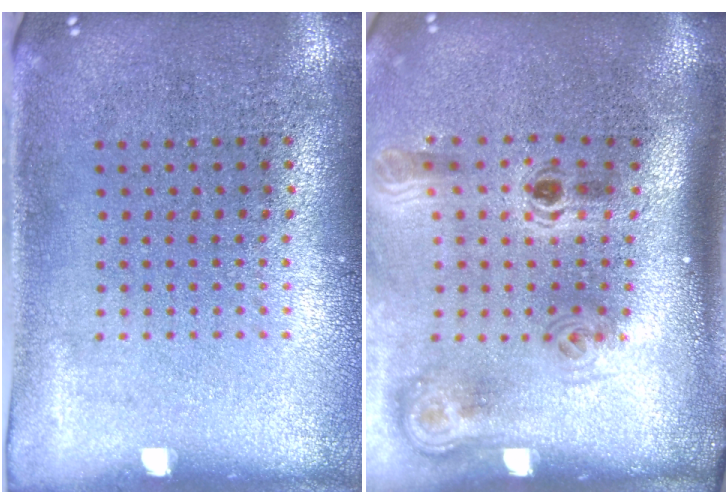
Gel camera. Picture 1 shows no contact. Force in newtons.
{"total": 2.2, "press": 1.4, "slide": 1.7}